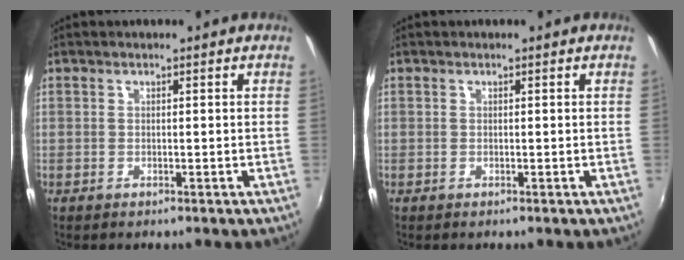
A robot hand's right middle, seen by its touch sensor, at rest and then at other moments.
{"total": 0.0}